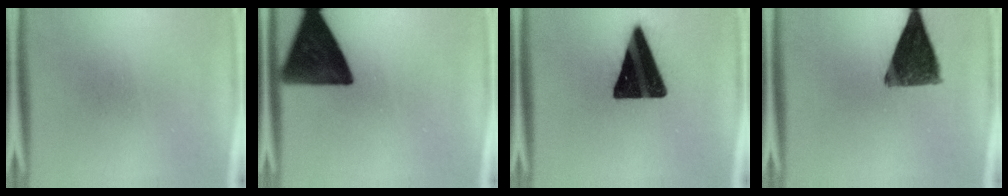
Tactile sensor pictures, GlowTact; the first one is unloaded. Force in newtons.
{"total": 14.9}
{"total": 19.1}
{"total": 11.7}